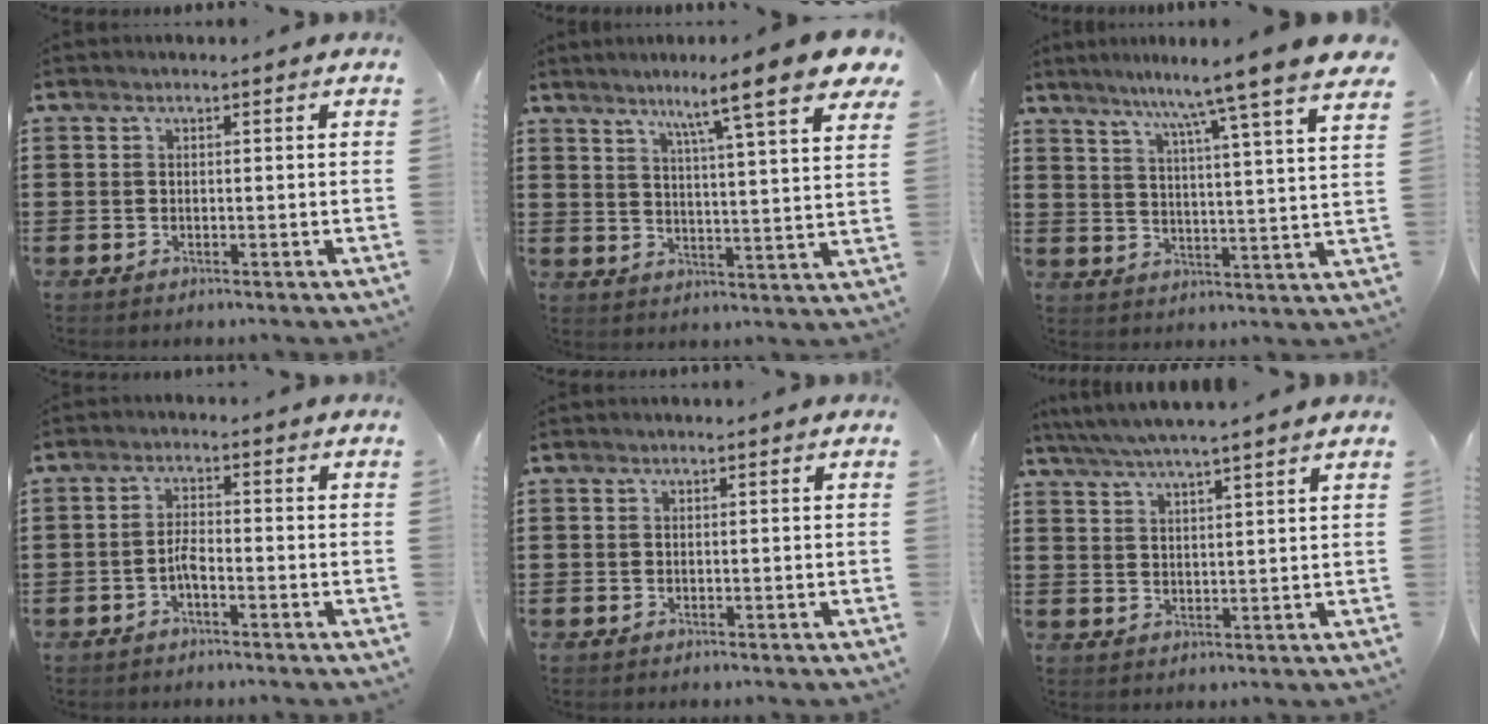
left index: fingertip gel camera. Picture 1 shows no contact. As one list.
[{"total": 10.2, "force": [7.4, 0.3, 7.1], "torque": [-0.128, -0.041, 0.111]}, {"total": 8.6, "force": [7.2, -1.6, 4.4], "torque": [-0.097, -0.055, 0.111]}, {"total": 2.5, "force": [-1.4, 0.7, 1.9], "torque": [-0.046, 0.004, -0.029]}, {"total": 0.0}, {"total": 4.2, "force": [3.8, -0.3, 1.8], "torque": [-0.047, -0.015, 0.067]}]